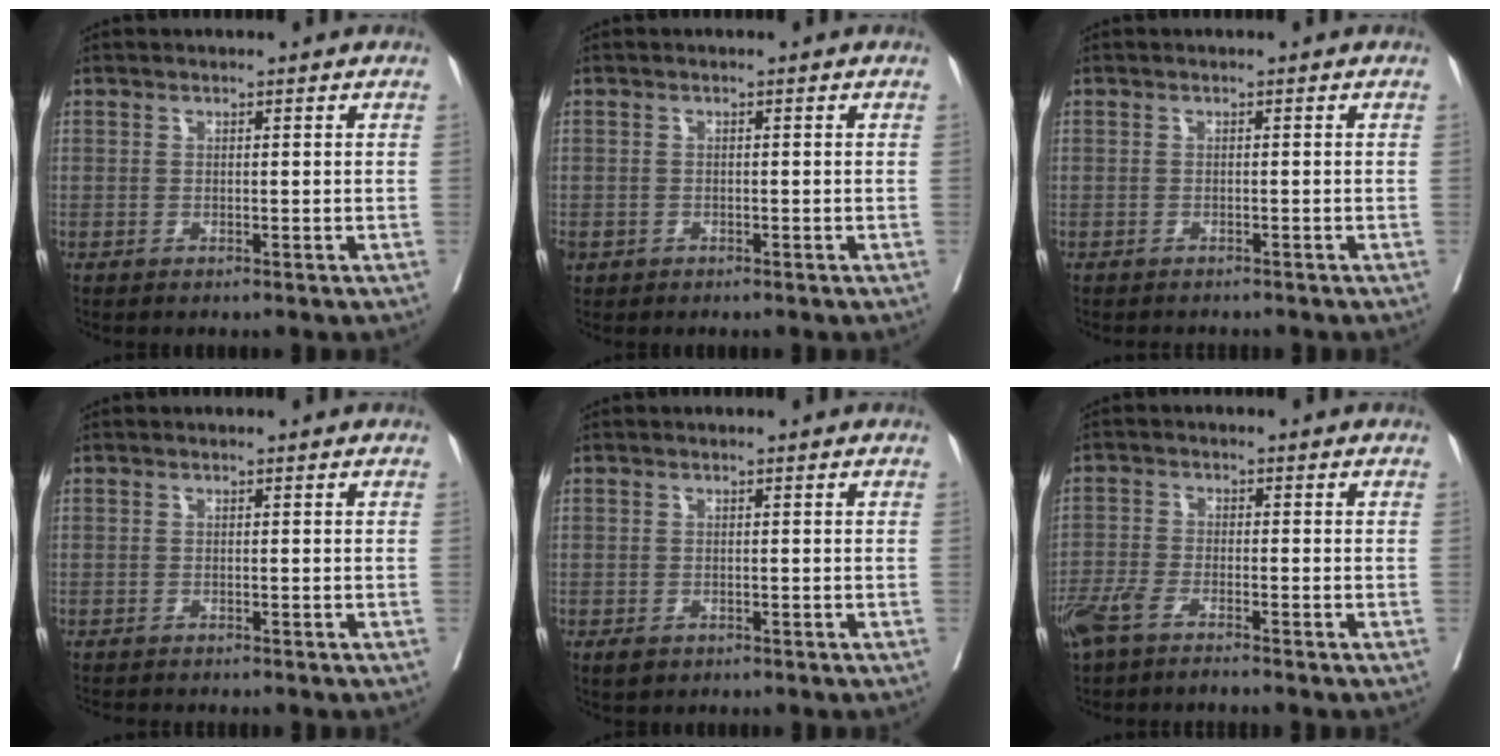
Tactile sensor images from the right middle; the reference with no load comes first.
{"total": 1.2, "force": [-0.6, 1.0, 0.4], "torque": [-0.010, 0.002, -0.009]}
{"total": 2.3, "force": [-2.2, 0.6, 0.5], "torque": [-0.009, -0.005, -0.028]}
{"total": 2.8, "force": [-2.7, 0.4, 0.9], "torque": [-0.015, -0.006, -0.038]}
{"total": 1.5, "force": [-0.9, 1.0, 0.7], "torque": [-0.014, 0.000, -0.008]}
{"total": 5.1, "force": [-4.0, 1.0, 3.0], "torque": [-0.061, -0.006, -0.079]}